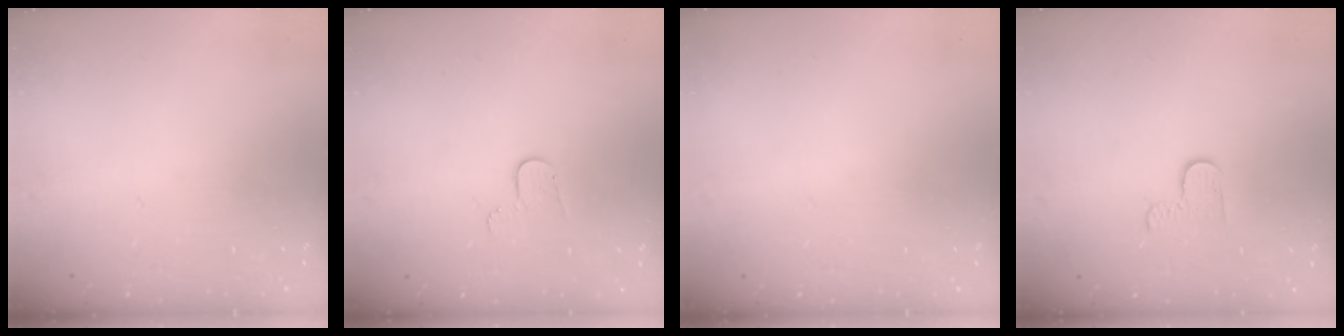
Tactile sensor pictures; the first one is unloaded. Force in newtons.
{"total": 5.1, "press": 5.1, "slide": 0.5}
{"total": 0.8, "press": 0.8, "slide": 0.1}
{"total": 3.3, "press": 3.3, "slide": 0.4}